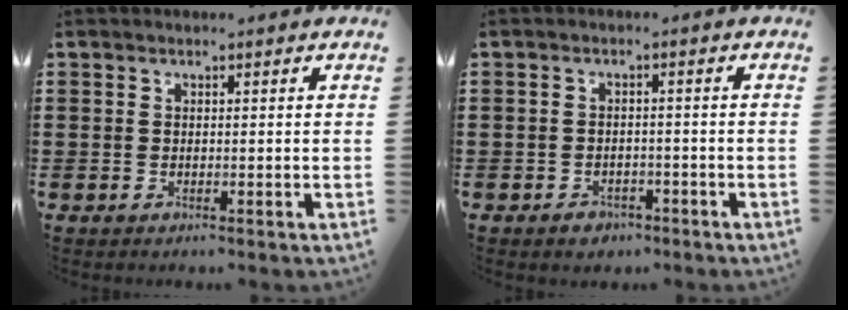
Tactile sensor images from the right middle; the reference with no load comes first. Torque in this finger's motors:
{"motor_torque": [0.56, -0.39, 0.00, 0.01]}